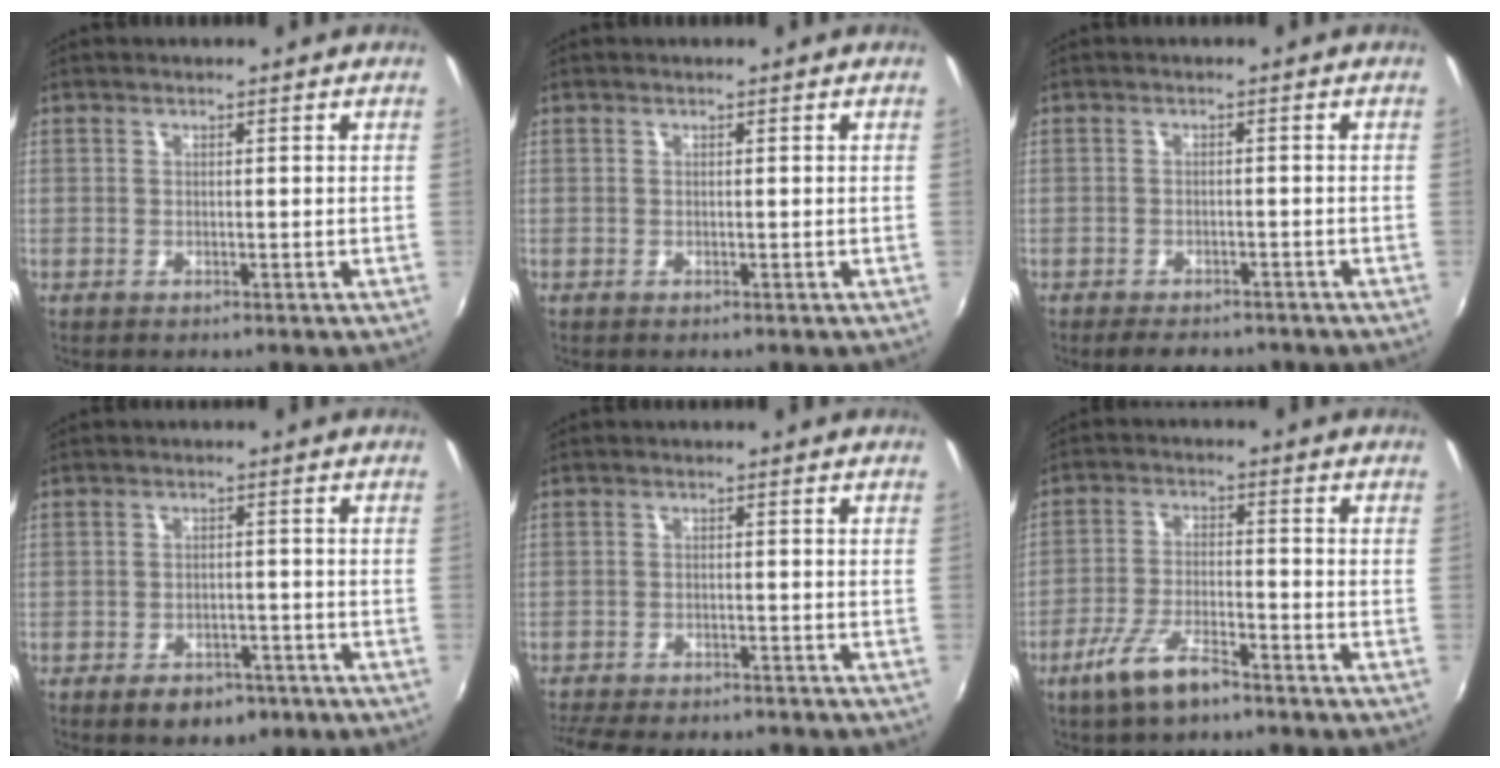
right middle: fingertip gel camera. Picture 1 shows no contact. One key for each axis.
{"total": 0.0}
{"total": 5.2, "fx": -4.2, "fy": 2.0, "fz": 2.3, "tx": -0.053, "ty": -0.010, "tz": -0.063}
{"total": 6.1, "fx": -3.8, "fy": 3.7, "fz": 3.0, "tx": -0.068, "ty": -0.001, "tz": -0.047}
{"total": 11.7, "fx": -10.3, "fy": 2.7, "fz": 4.9, "tx": -0.116, "ty": -0.024, "tz": -0.157}
{"total": 8.2, "fx": -5.5, "fy": 2.0, "fz": 5.7, "tx": -0.124, "ty": -0.008, "tz": -0.104}